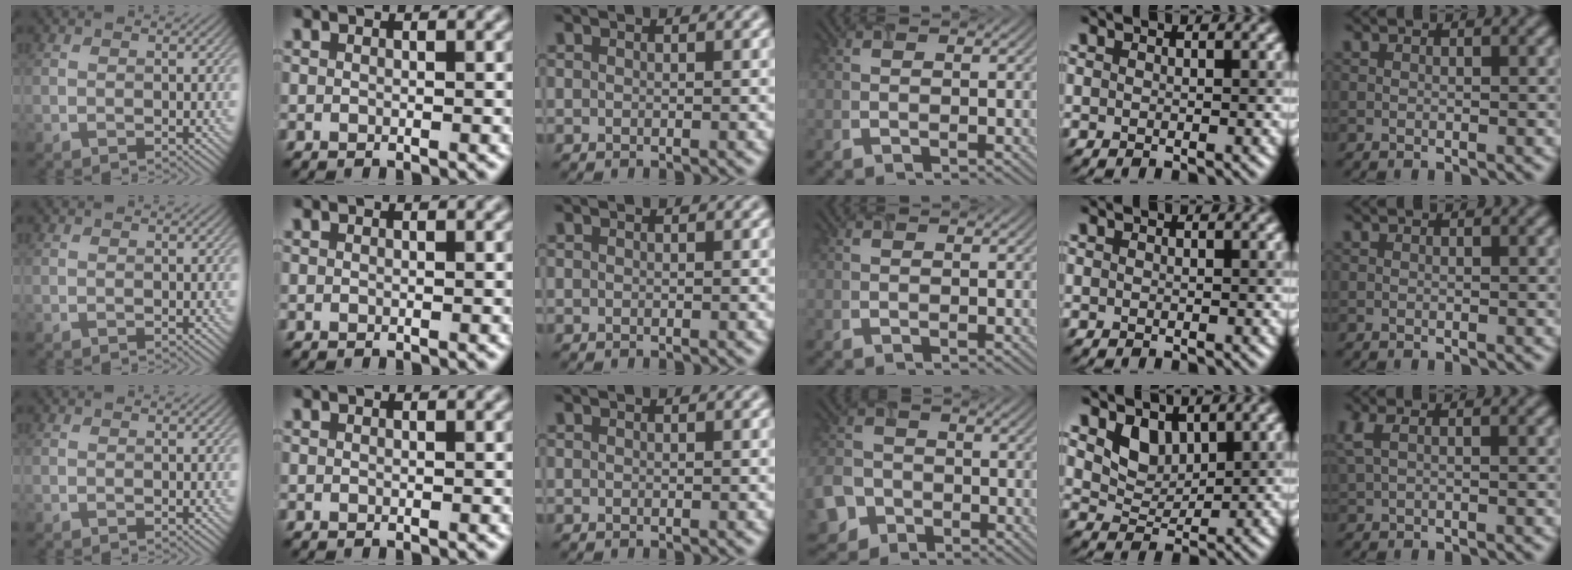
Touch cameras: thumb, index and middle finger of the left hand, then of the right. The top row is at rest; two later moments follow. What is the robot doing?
{"motion": "close", "object": "airpods case & airpods"}